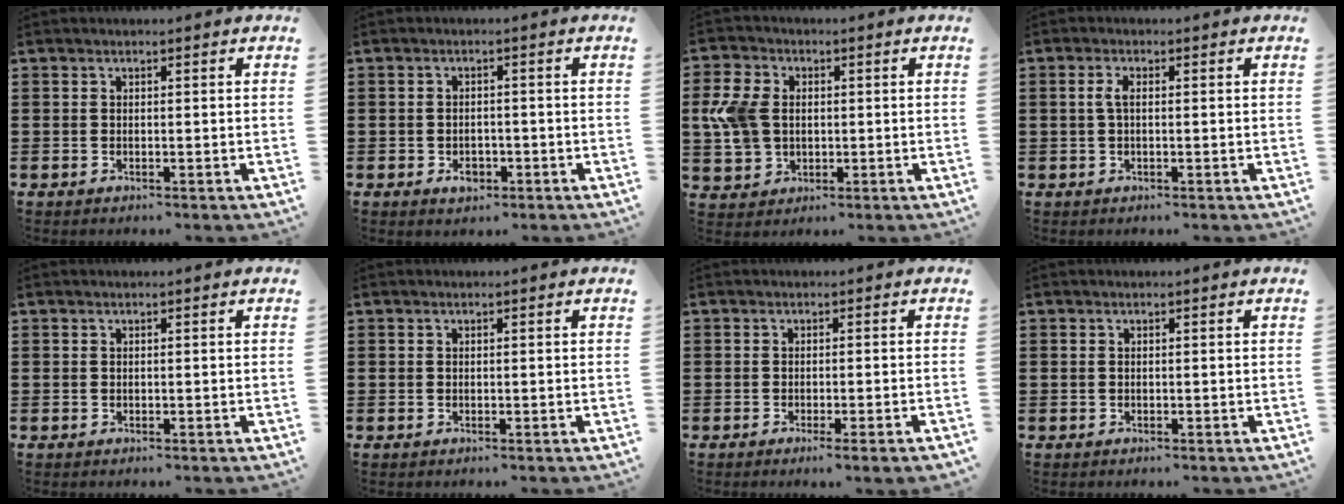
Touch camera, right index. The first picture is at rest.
{"total": 2.2, "force": [-1.1, 1.4, 1.3], "torque": [-0.025, -0.001, -0.021]}
{"total": 7.8, "force": [0.7, 5.8, 5.2], "torque": [-0.160, 0.003, 0.002]}
{"total": 2.3, "force": [0.0, 1.0, 2.0], "torque": [-0.048, 0.001, -0.003]}
{"total": 0.0}
{"total": 0.0}
{"total": 1.4, "force": [-0.9, -0.3, 1.1], "torque": [-0.018, -0.004, -0.017]}
{"total": 0.0}